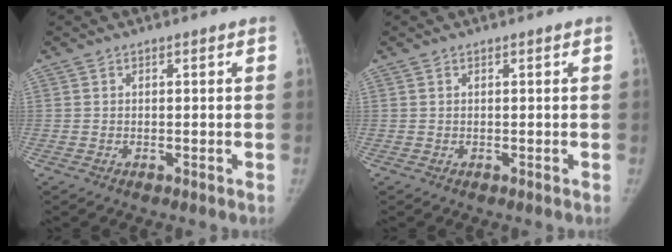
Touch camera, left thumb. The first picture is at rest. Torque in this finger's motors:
{"motor_torque": [0.03, -0.01, 0.08, -0.05, 0.02]}